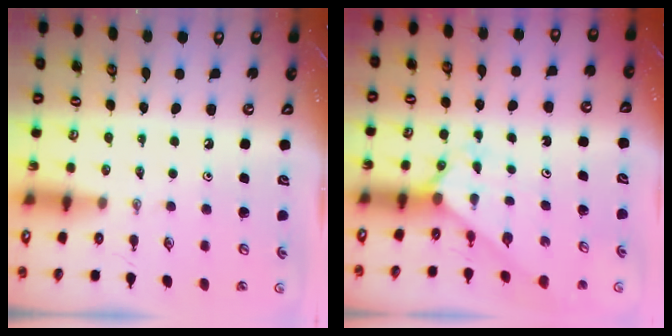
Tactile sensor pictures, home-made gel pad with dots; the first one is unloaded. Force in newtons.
{"total": 2.0, "press": 1.9, "slide": 0.2}